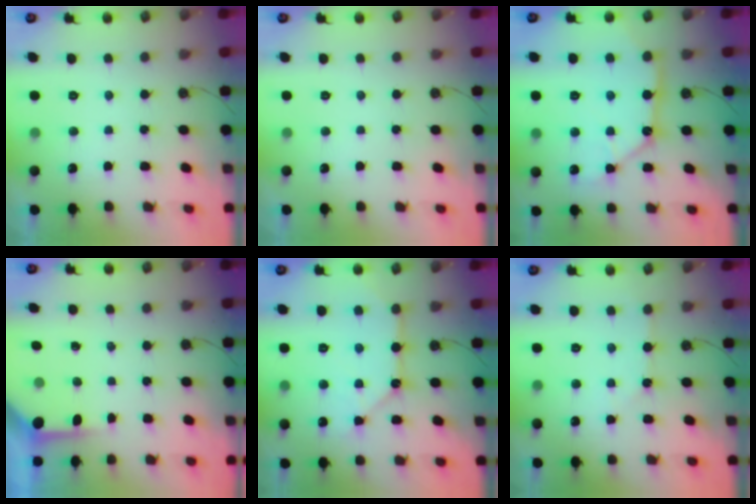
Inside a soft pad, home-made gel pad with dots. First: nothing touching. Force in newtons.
{"total": 0.0}
{"total": 11.1, "press": 11.0, "slide": 1.4}
{"total": 3.9, "press": 3.9, "slide": 0.3}
{"total": 11.5, "press": 11.4, "slide": 1.2}
{"total": 2.7, "press": 2.7, "slide": 0.4}